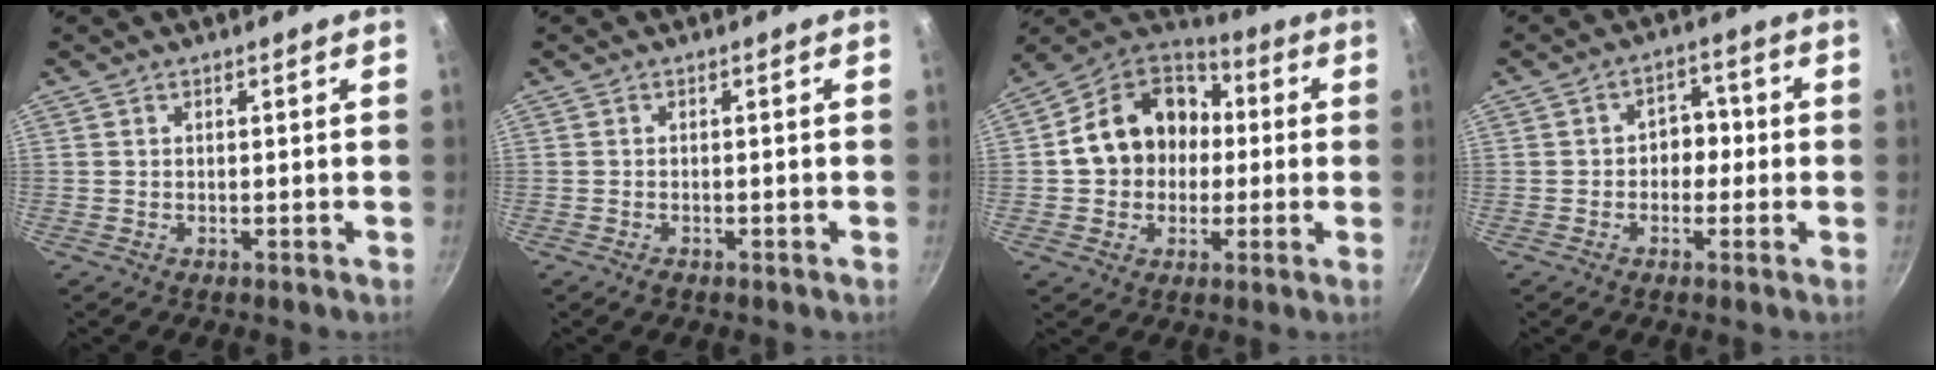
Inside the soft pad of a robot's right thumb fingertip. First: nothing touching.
{"total": 1.1, "force": [-0.8, 0.6, 0.5], "torque": [-0.013, 0.003, -0.011]}
{"total": 16.7, "force": [0.8, 13.9, 9.2], "torque": [-0.123, 0.040, 0.001]}
{"total": 5.1, "force": [-0.5, 4.1, 3.0], "torque": [0.006, 0.015, -0.015]}